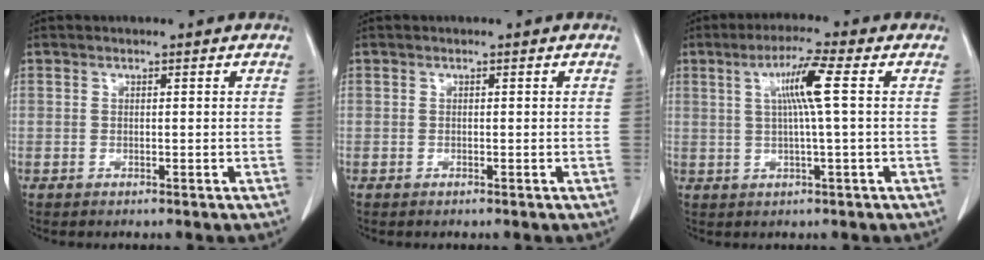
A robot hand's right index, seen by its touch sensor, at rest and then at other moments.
{"total": 0.0}
{"total": 6.4, "force": [1.3, -0.9, 6.2], "torque": [-0.114, 0.007, 0.027]}